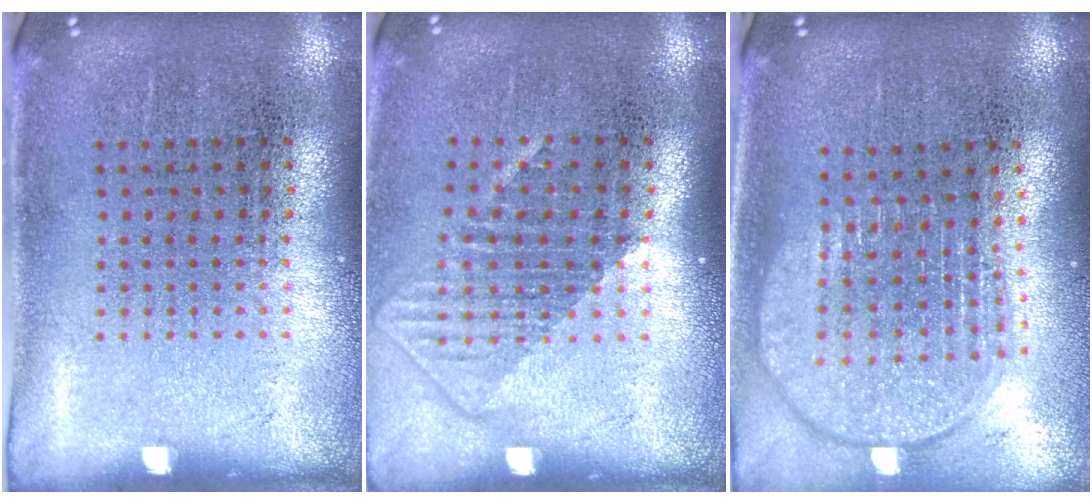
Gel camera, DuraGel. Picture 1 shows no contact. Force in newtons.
{"total": 1.4, "press": 1.1, "slide": 0.9}
{"total": 1.9, "press": 1.6, "slide": 1.0}